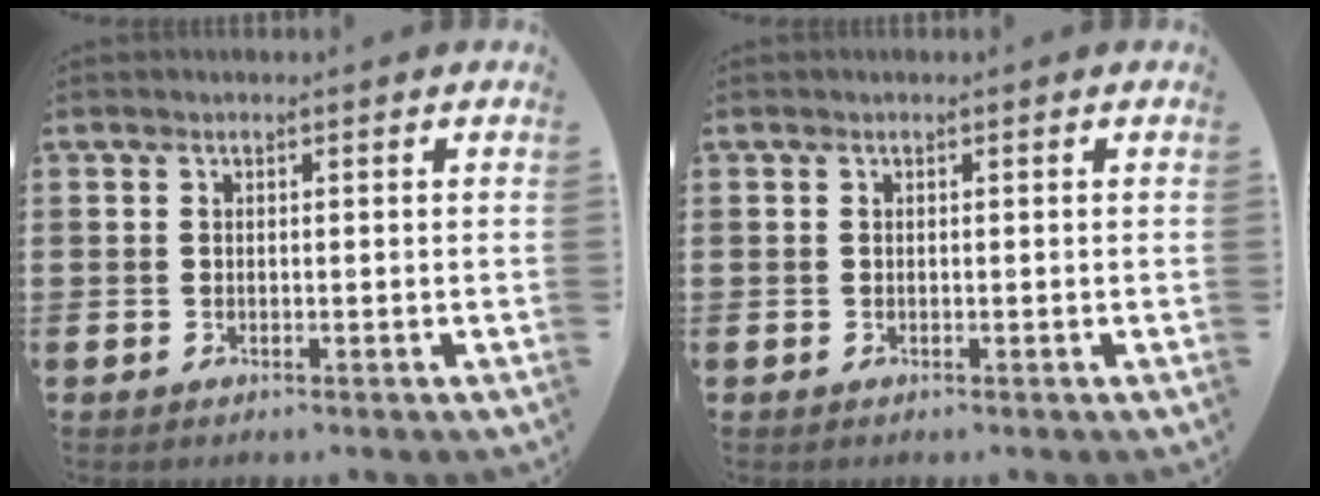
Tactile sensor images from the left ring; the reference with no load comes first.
{"total": 0.0}